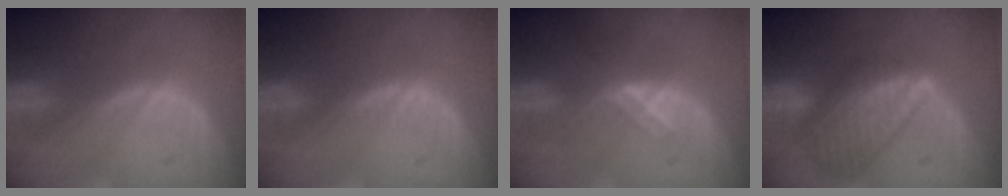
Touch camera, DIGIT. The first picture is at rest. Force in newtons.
{"total": 0.9, "press": 0.9, "slide": 0.2}
{"total": 5.6, "press": 4.9, "slide": 2.7}
{"total": 9.4, "press": 8.2, "slide": 4.6}